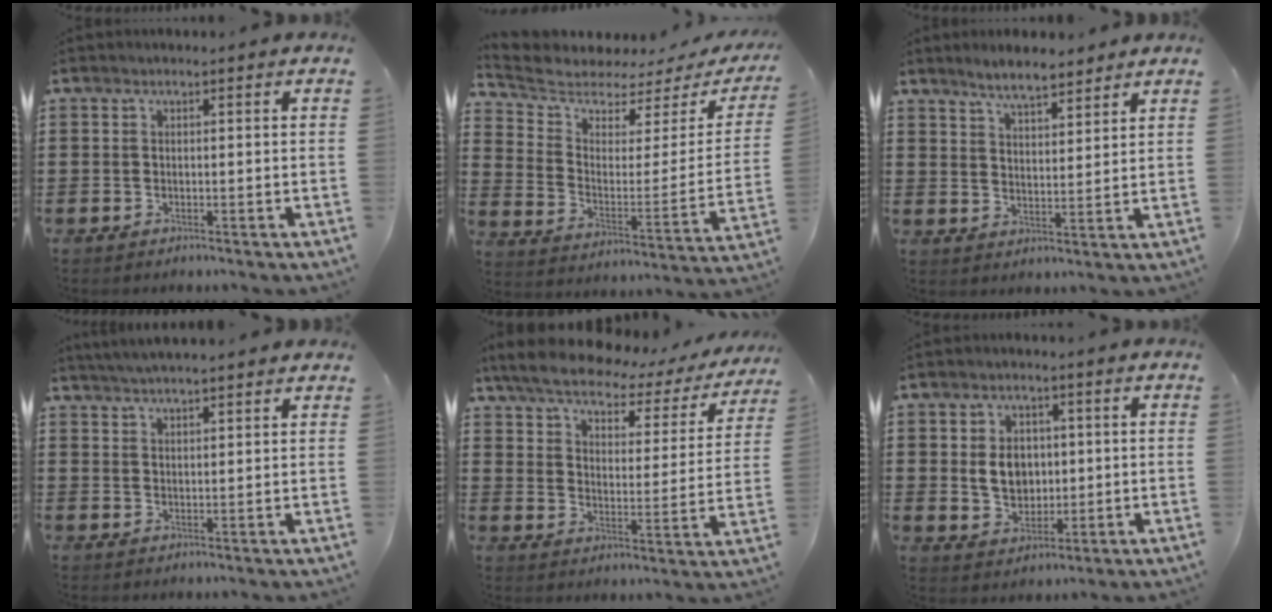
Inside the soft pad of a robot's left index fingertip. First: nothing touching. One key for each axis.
{"total": 4.1, "fx": 3.7, "fy": 1.5, "fz": 0.8, "tx": -0.048, "ty": -0.038, "tz": 0.057}
{"total": 4.7, "fx": 4.3, "fy": 1.0, "fz": 1.5, "tx": -0.043, "ty": -0.007, "tz": 0.080}
{"total": 2.6, "fx": 2.6, "fy": -0.4, "fz": 0.3, "tx": -0.013, "ty": -0.006, "tz": 0.047}
{"total": 5.0, "fx": 4.3, "fy": 1.4, "fz": 2.2, "tx": -0.065, "ty": -0.027, "tz": 0.069}
{"total": 5.6, "fx": 0.6, "fy": 4.5, "fz": 3.3, "tx": -0.061, "ty": 0.007, "tz": 0.004}